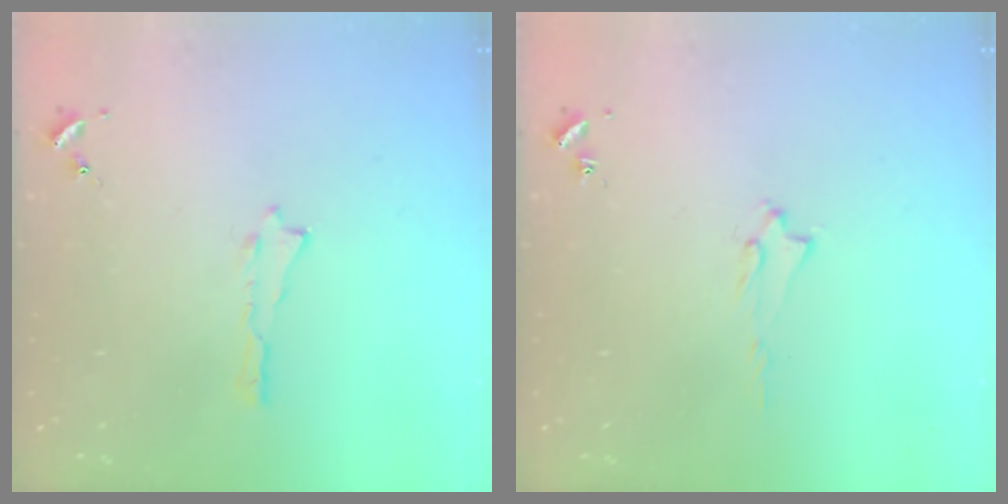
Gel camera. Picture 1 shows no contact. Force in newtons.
{"total": 1.6, "press": 1.6, "slide": 0.2}